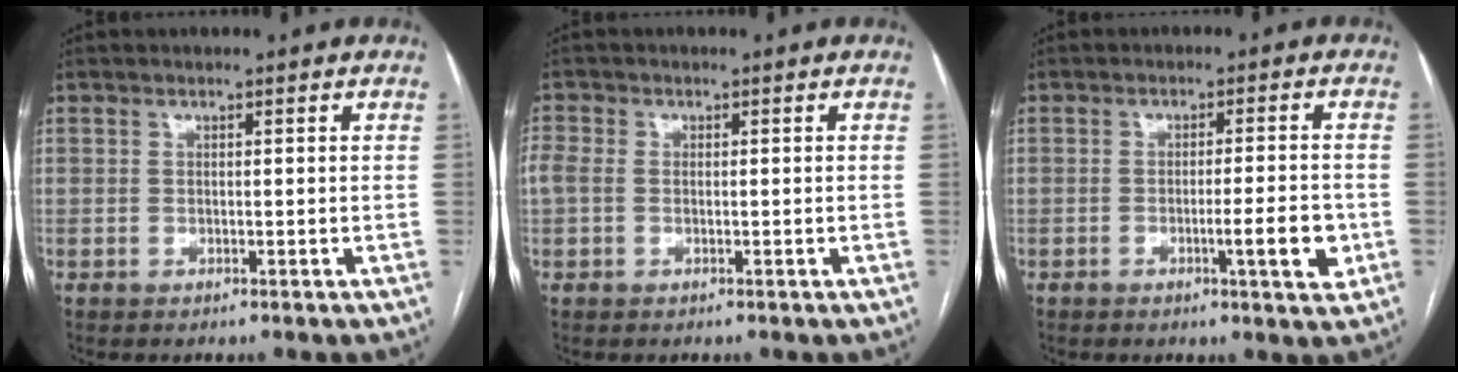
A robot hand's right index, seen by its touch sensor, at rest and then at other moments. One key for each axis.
{"total": 3.1, "fx": -0.3, "fy": 2.4, "fz": 2.1, "tx": -0.072, "ty": 0.013, "tz": -0.004}
{"total": 5.7, "fx": -1.9, "fy": 0.3, "fz": 5.3, "tx": -0.077, "ty": -0.003, "tz": -0.025}